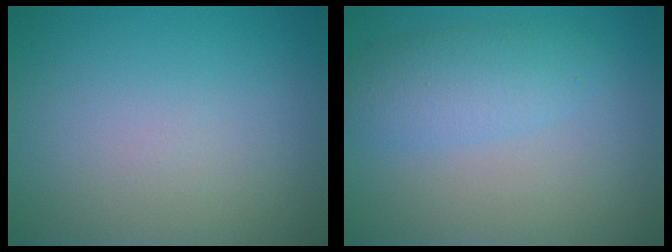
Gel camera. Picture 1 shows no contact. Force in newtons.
{"total": 3.2, "press": 3.2, "slide": 0.0}